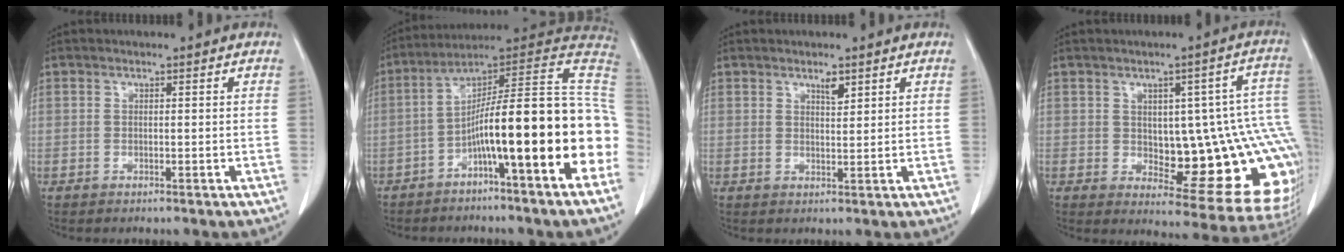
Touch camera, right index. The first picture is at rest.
{"total": 20.6, "force": [-5.8, 0.4, 19.8], "torque": [-0.238, 0.040, -0.092]}
{"total": 1.9, "force": [1.4, 0.5, 1.3], "torque": [-0.024, -0.004, 0.024]}
{"total": 18.0, "force": [-0.8, 5.5, 17.1], "torque": [-0.141, 0.025, 0.009]}